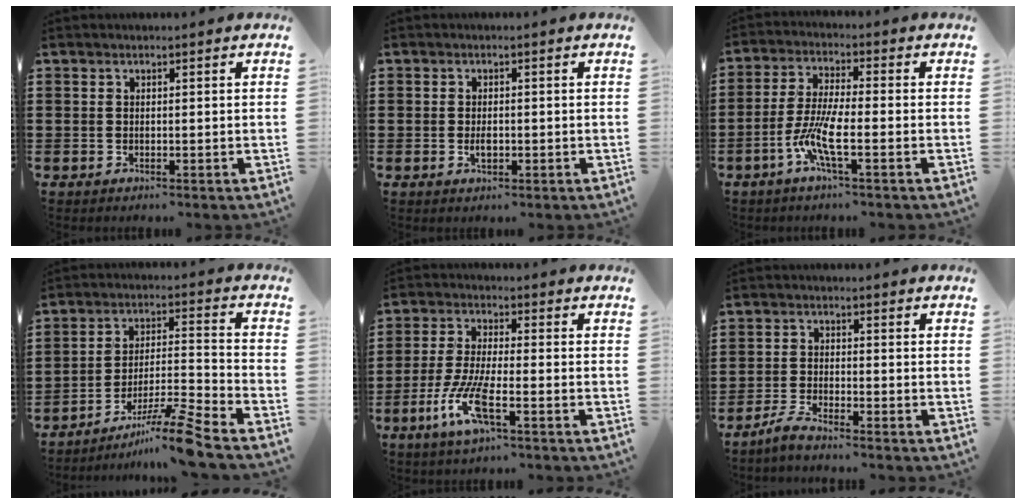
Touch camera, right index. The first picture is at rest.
{"total": 1.6, "force": [-0.3, 0.9, 1.3], "torque": [-0.024, 0.000, -0.004]}
{"total": 7.3, "force": [-3.0, 1.4, 6.5], "torque": [-0.147, -0.013, -0.064]}
{"total": 9.9, "force": [-8.0, 0.0, 5.7], "torque": [-0.082, 0.015, -0.153]}
{"total": 8.0, "force": [-3.8, 1.8, 6.8], "torque": [-0.163, -0.016, -0.077]}
{"total": 2.8, "force": [-2.6, -0.1, 1.0], "torque": [-0.036, 0.000, -0.055]}